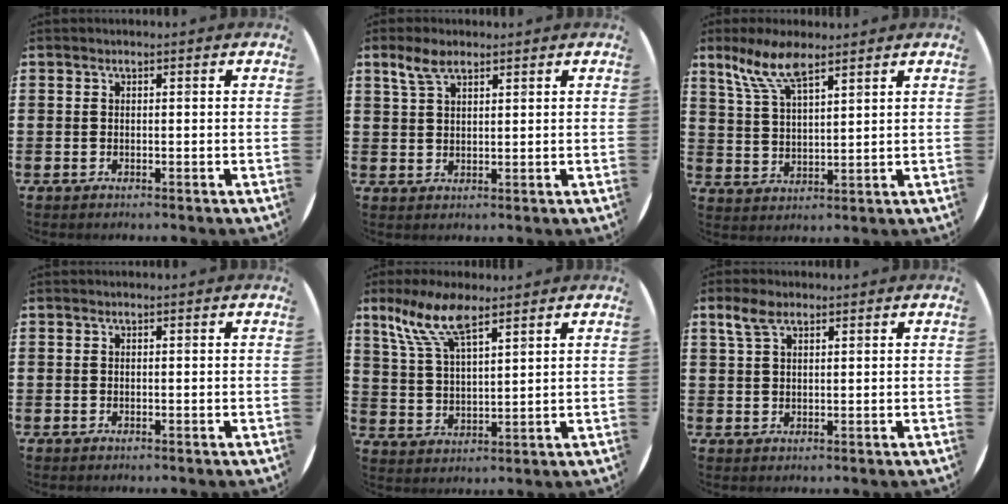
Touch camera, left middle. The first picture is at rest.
{"total": 3.6, "force": [2.6, 1.4, 2.0], "torque": [-0.035, 0.002, 0.046]}
{"total": 7.7, "force": [5.8, 2.1, 4.7], "torque": [-0.107, -0.009, 0.103]}
{"total": 0.0}
{"total": 8.9, "force": [6.5, 2.6, 5.5], "torque": [-0.126, -0.012, 0.118]}
{"total": 3.2, "force": [2.1, 1.4, 1.9], "torque": [-0.033, 0.004, 0.037]}